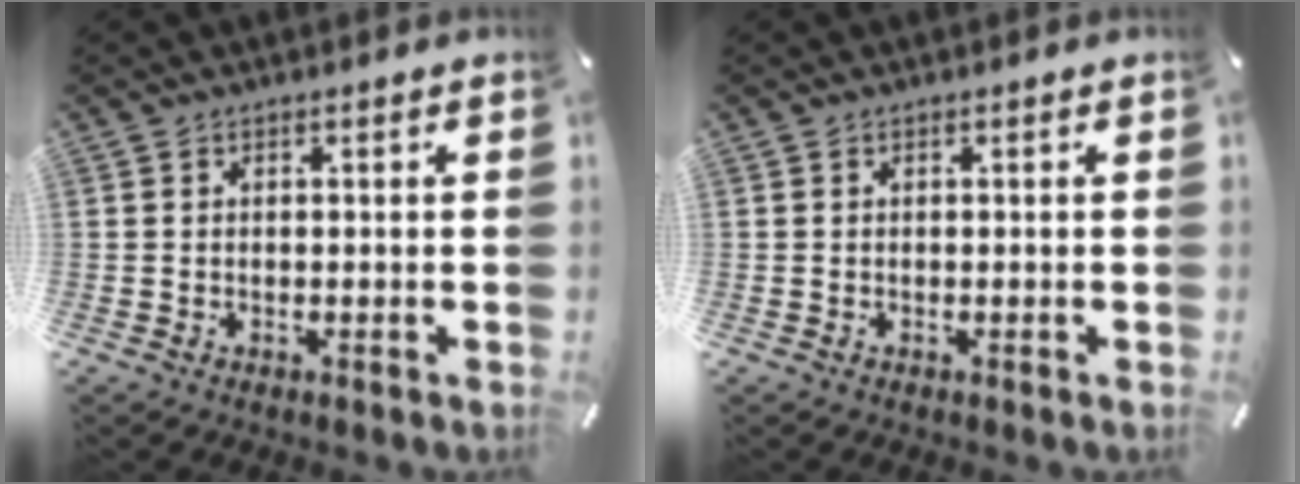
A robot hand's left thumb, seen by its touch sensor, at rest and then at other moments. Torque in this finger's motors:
{"motor_torque": [-0.15, 0.04, 0.02, -0.03, 0.00]}